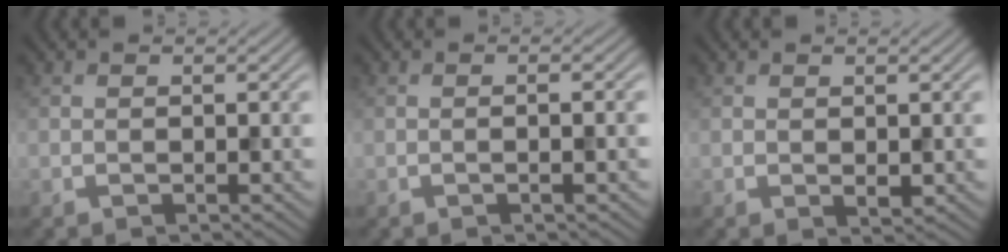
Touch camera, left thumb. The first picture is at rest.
{"total": 1.9, "force": [-0.6, 0.2, 1.8], "torque": [-0.029, 0.003, -0.012]}
{"total": 0.8, "force": [0.3, 0.5, 0.5], "torque": [-0.011, -0.005, 0.009]}